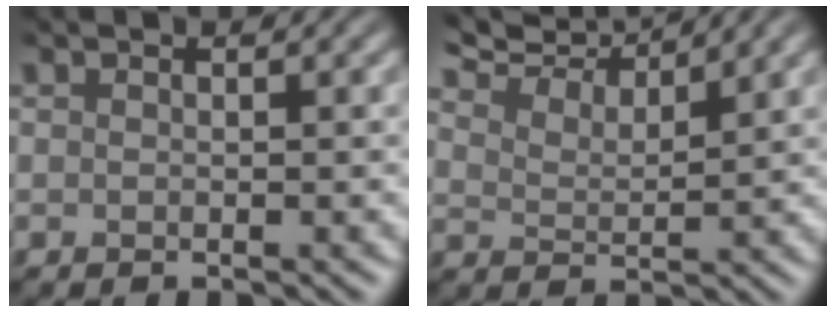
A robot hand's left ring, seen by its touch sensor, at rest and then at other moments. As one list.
[{"total": 6.8, "force": [6.2, 1.4, 2.5], "torque": [-0.060, 0.021, 0.090]}]